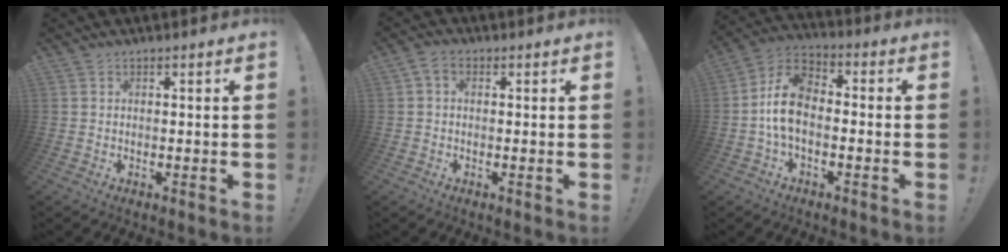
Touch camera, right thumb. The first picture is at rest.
{"total": 2.8, "force": [0.4, 2.0, 2.0], "torque": [-0.031, 0.005, 0.007]}
{"total": 11.5, "force": [-1.7, 7.3, 8.7], "torque": [-0.174, 0.022, -0.028]}